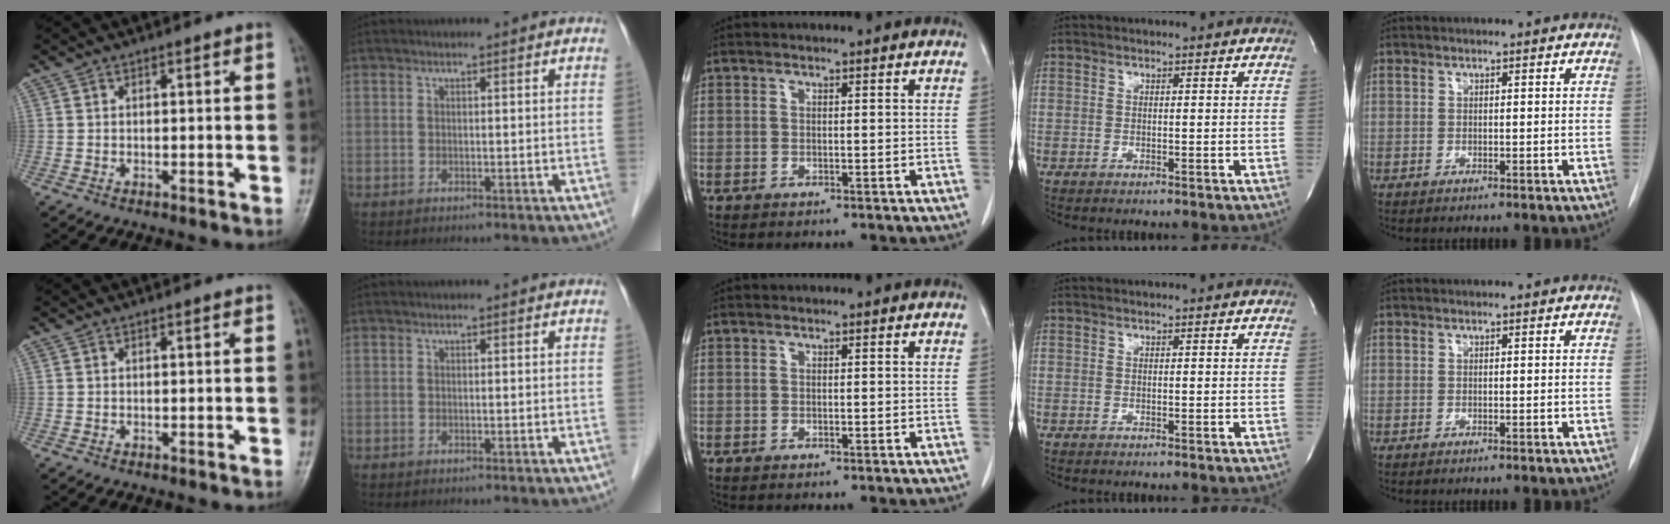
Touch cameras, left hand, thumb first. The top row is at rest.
{}